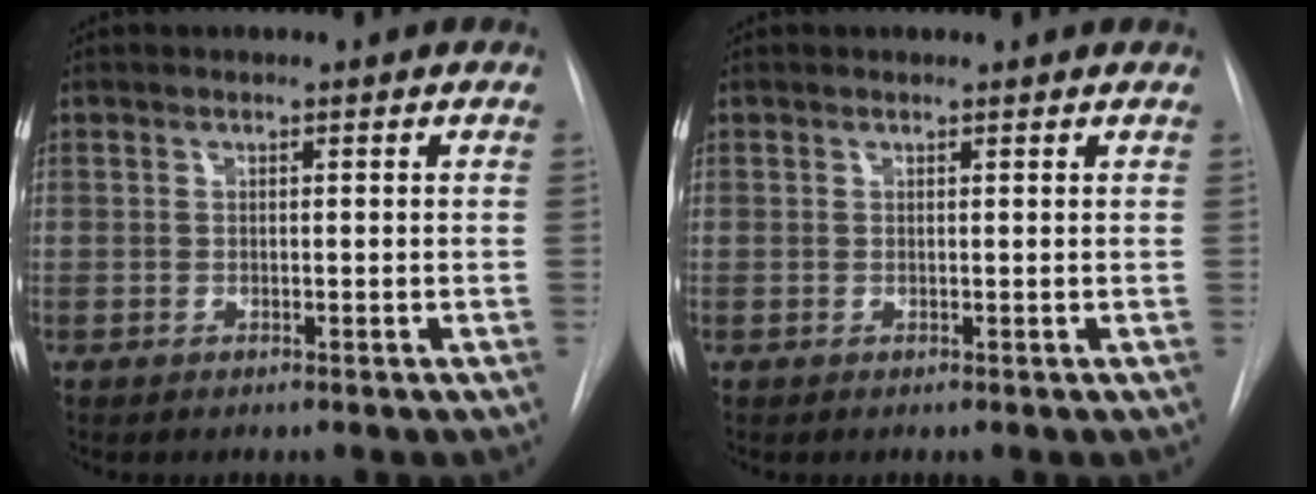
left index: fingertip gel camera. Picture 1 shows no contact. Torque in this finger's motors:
{"motor_torque": [0.19, 0.02, -0.02, -0.01]}